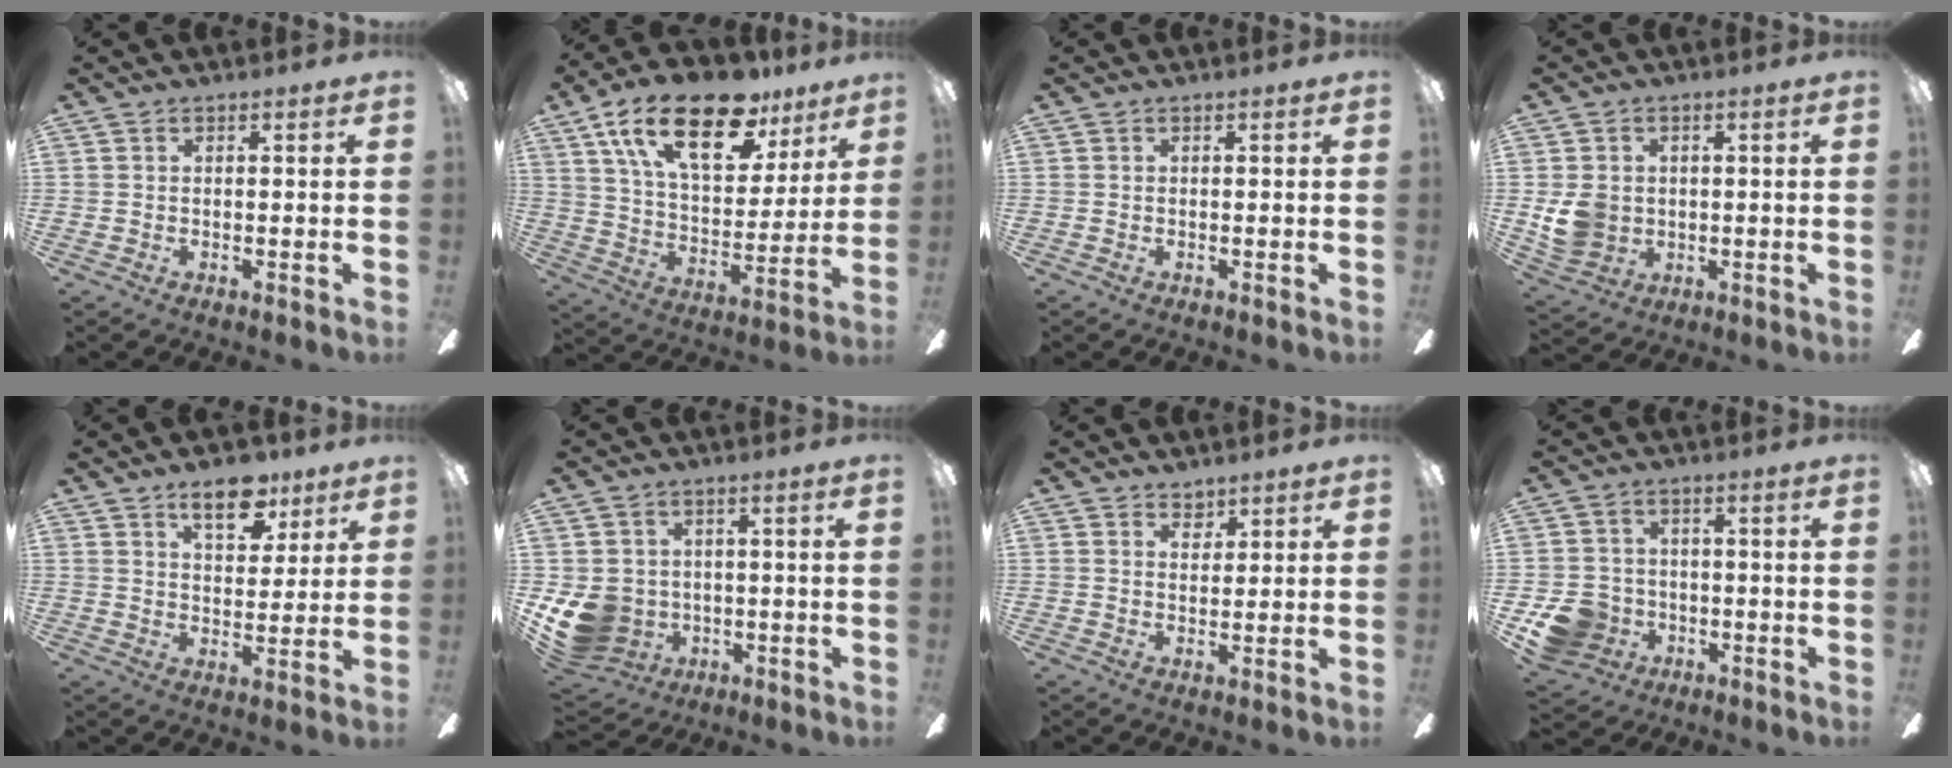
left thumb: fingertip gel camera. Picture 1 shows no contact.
{"total": 23.9, "force": [14.4, 11.1, 15.6], "torque": [-0.261, -0.064, 0.248]}
{"total": 0.0}
{"total": 7.5, "force": [0.2, 6.7, 3.4], "torque": [-0.066, 0.009, 0.006]}
{"total": 10.6, "force": [6.9, 5.3, 6.1], "torque": [-0.071, -0.029, 0.117]}
{"total": 10.0, "force": [-1.6, 9.1, 3.9], "torque": [-0.114, 0.009, -0.022]}
{"total": 3.0, "force": [2.5, 1.5, 0.6], "torque": [-0.001, -0.012, 0.044]}
{"total": 9.2, "force": [-3.6, 7.9, 3.0], "torque": [-0.071, 0.030, -0.062]}